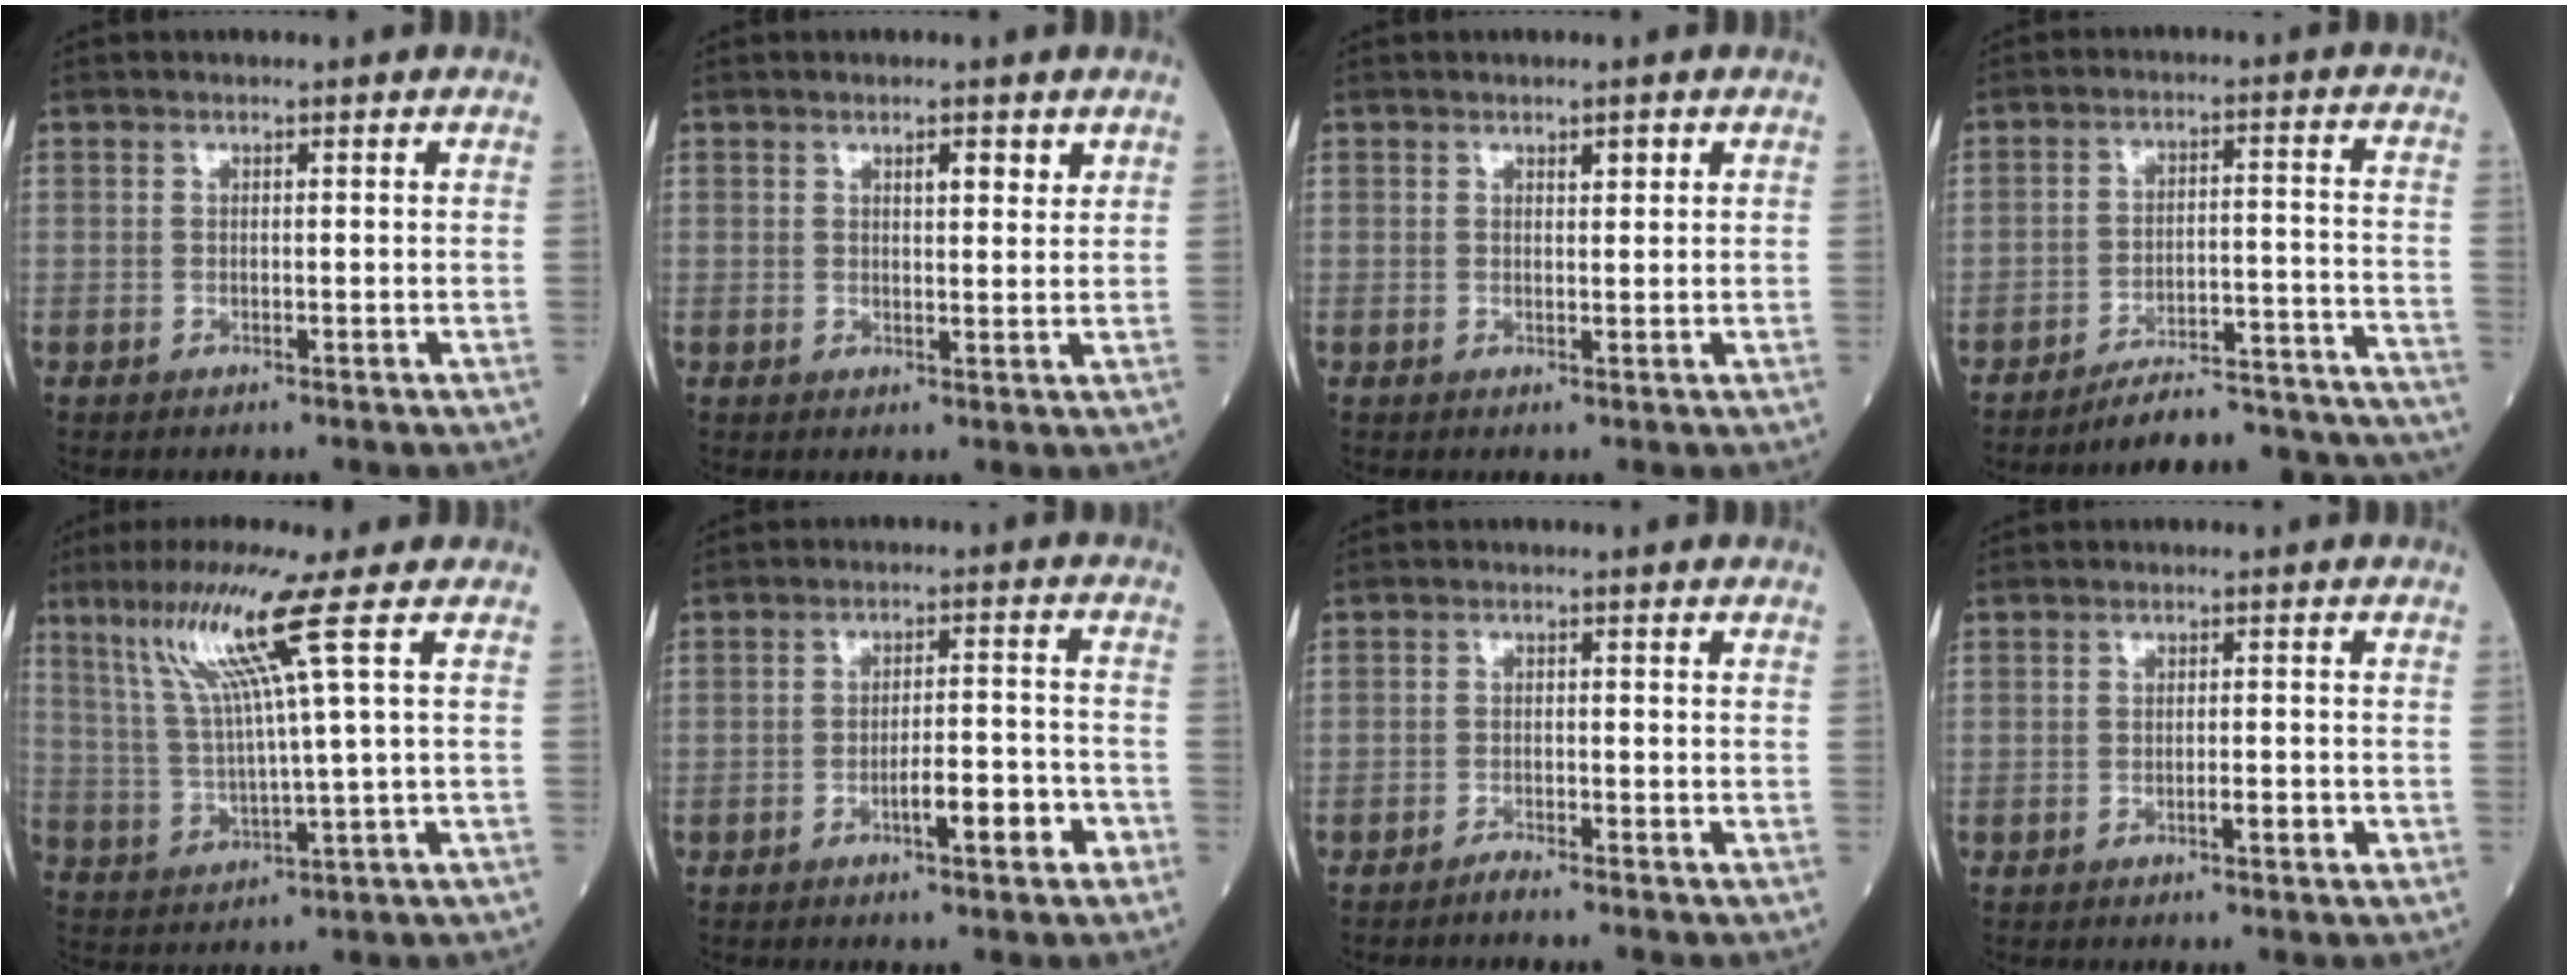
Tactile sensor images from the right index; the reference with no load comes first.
{"total": 2.6, "force": [1.6, 0.7, 1.8], "torque": [-0.026, -0.002, 0.023]}
{"total": 1.3, "force": [0.8, 0.4, 0.9], "torque": [-0.013, 0.000, 0.011]}
{"total": 19.7, "force": [-19.2, 1.0, 4.0], "torque": [-0.011, 0.023, -0.250]}
{"total": 10.9, "force": [5.3, -2.3, 9.3], "torque": [-0.175, 0.012, 0.106]}
{"total": 5.8, "force": [-3.0, 1.0, 4.9], "torque": [-0.071, 0.008, -0.046]}
{"total": 1.4, "force": [-1.3, -0.2, 0.4], "torque": [-0.010, -0.001, -0.026]}
{"total": 1.8, "force": [-0.9, 0.2, 1.5], "torque": [-0.023, 0.000, -0.014]}